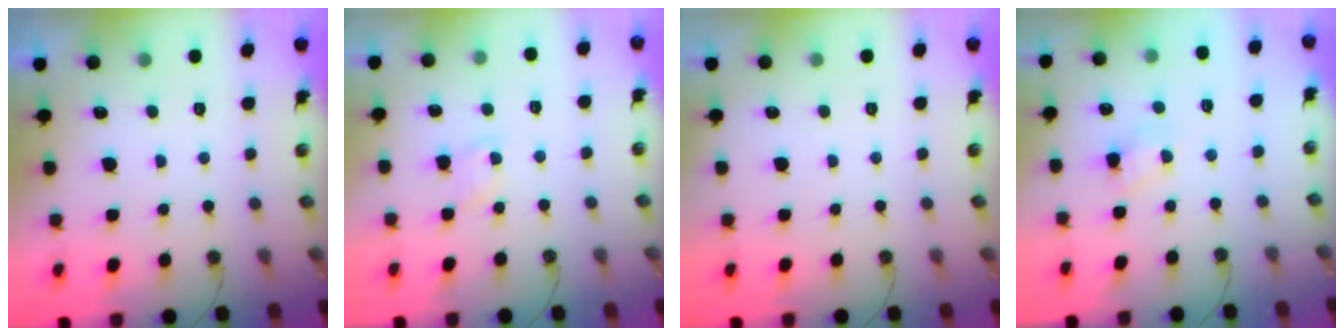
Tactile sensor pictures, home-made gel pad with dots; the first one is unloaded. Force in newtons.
{"total": 6.0, "press": 6.0, "slide": 0.7}
{"total": 0.0}
{"total": 3.7, "press": 3.7, "slide": 0.5}